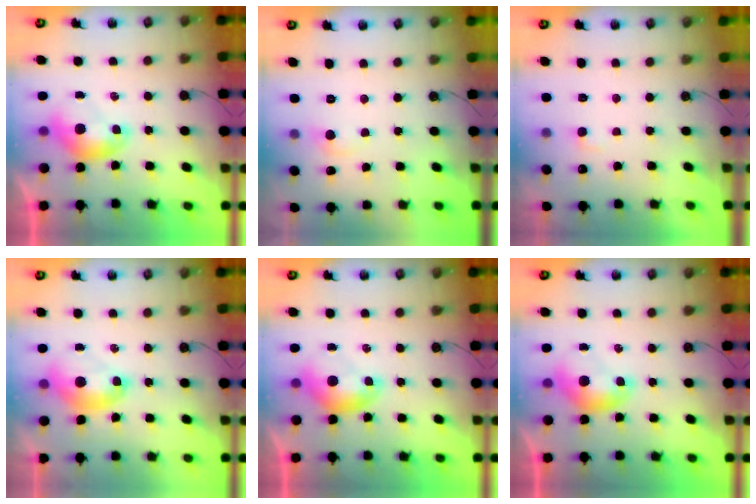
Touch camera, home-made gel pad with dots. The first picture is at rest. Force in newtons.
{"total": 0.6, "press": 0.0, "slide": 0.6}
{"total": 2.8, "press": 2.7, "slide": 0.4}
{"total": 2.9, "press": 2.9, "slide": 0.6}
{"total": 0.0}
{"total": 0.0}